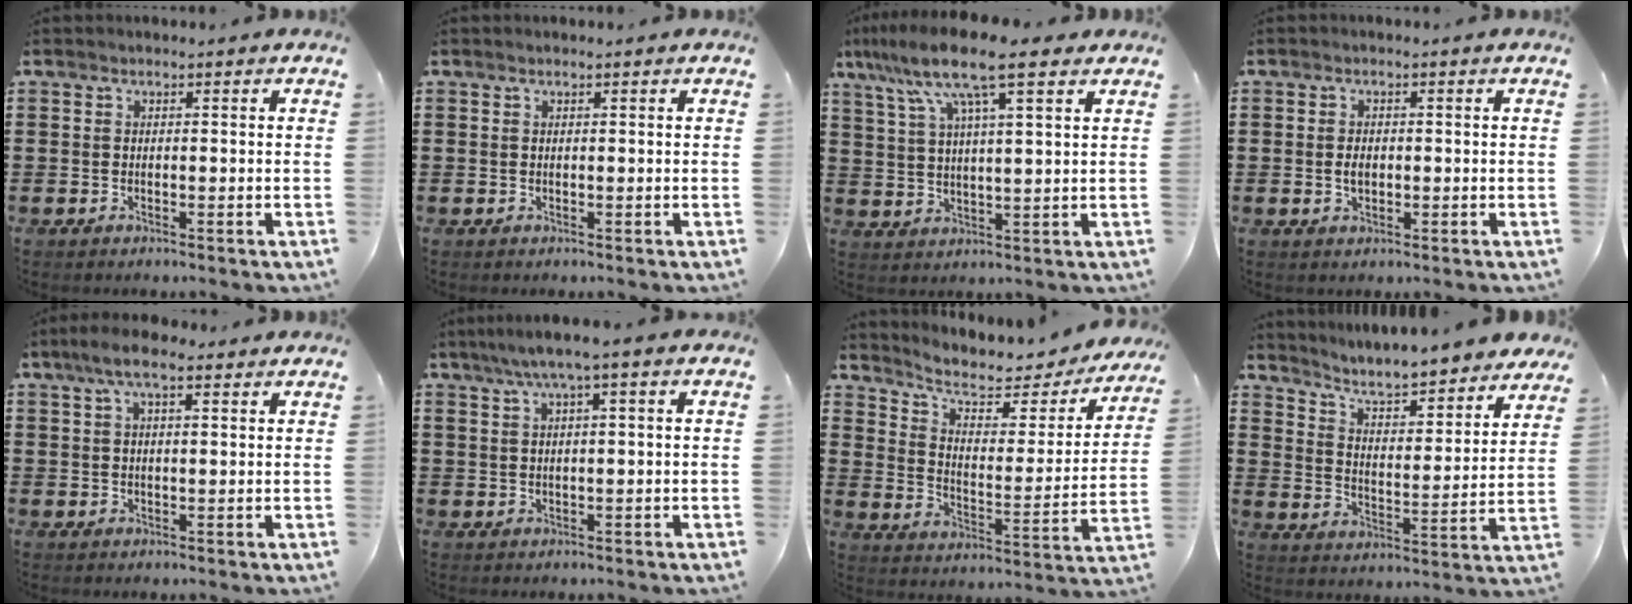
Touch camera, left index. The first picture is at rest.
{"total": 0.0}
{"total": 11.2, "force": [7.6, 1.9, 7.9], "torque": [-0.167, -0.012, 0.130]}
{"total": 2.0, "force": [-0.1, 1.1, 1.6], "torque": [-0.034, 0.003, -0.002]}
{"total": 5.2, "force": [2.9, 1.8, 4.0], "torque": [-0.084, 0.011, 0.050]}
{"total": 3.4, "force": [1.0, 0.2, 3.2], "torque": [-0.062, 0.001, 0.013]}
{"total": 5.4, "force": [3.8, 2.2, 3.1], "torque": [-0.074, -0.025, 0.058]}
{"total": 5.6, "force": [5.3, 0.0, 1.6], "torque": [-0.059, -0.048, 0.086]}